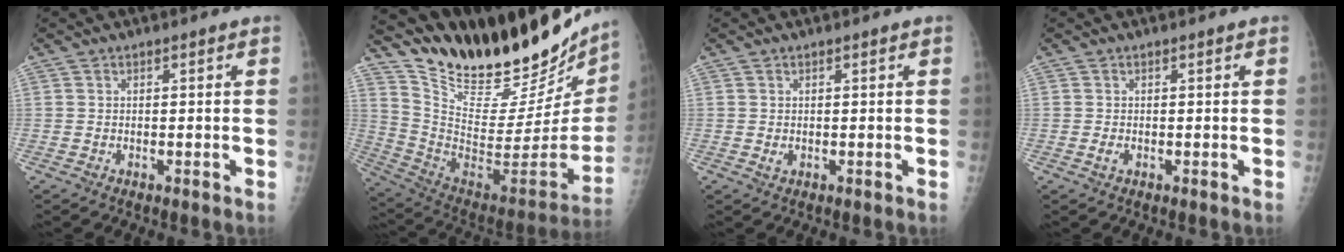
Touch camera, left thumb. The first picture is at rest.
{"total": 34.0, "force": [28.6, 10.9, 14.9], "torque": [-0.226, -0.158, 0.422]}
{"total": 1.3, "force": [0.5, 0.6, 1.0], "torque": [-0.015, -0.004, 0.013]}
{"total": 1.2, "force": [0.3, 0.6, 1.0], "torque": [-0.021, 0.005, 0.008]}